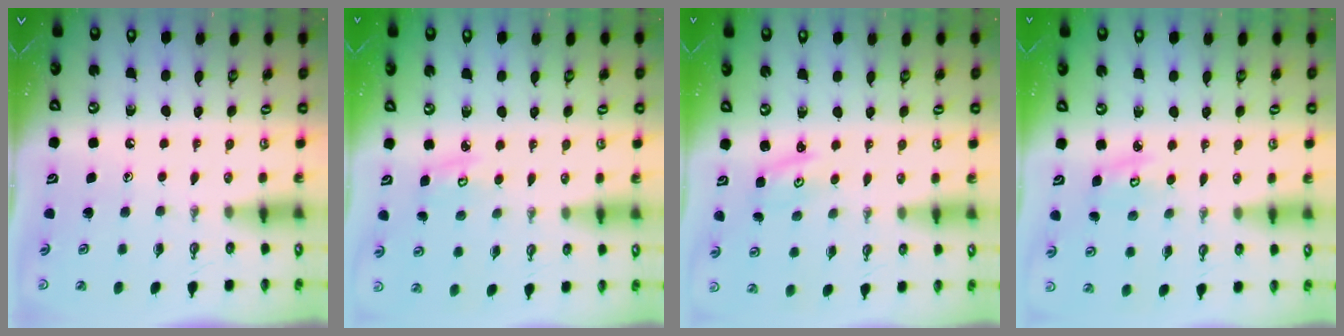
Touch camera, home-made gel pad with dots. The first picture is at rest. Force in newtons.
{"total": 4.3, "press": 4.3, "slide": 0.4}
{"total": 1.6, "press": 1.6, "slide": 0.3}
{"total": 4.8, "press": 4.8, "slide": 0.4}